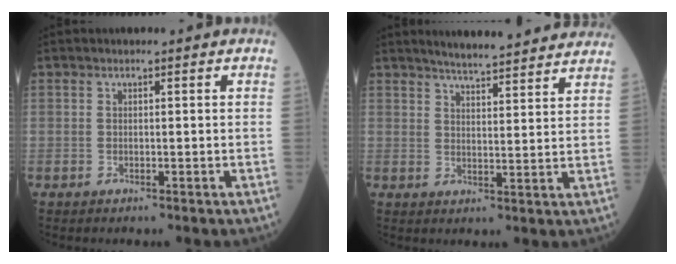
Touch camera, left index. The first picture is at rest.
{"total": 13.9, "force": [12.7, 1.3, 5.4], "torque": [-0.073, 0.007, 0.158]}